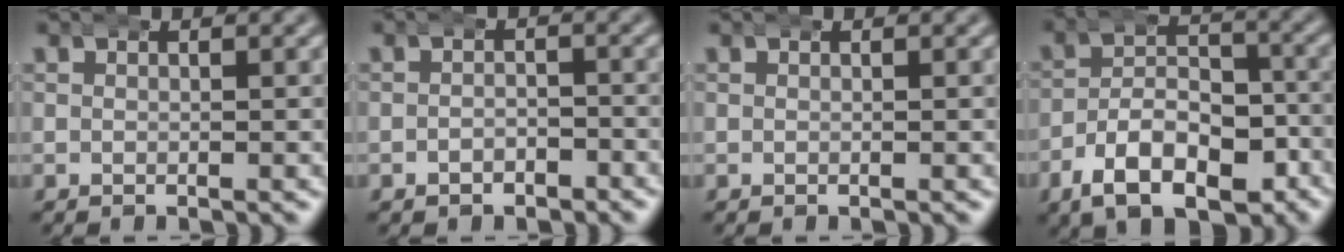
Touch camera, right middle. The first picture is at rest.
{"total": 1.8, "force": [-1.4, 1.1, 0.3], "torque": [0.004, -0.001, -0.027]}
{"total": 0.0}
{"total": 9.7, "force": [-6.3, 5.4, 5.0], "torque": [-0.063, -0.013, -0.104]}